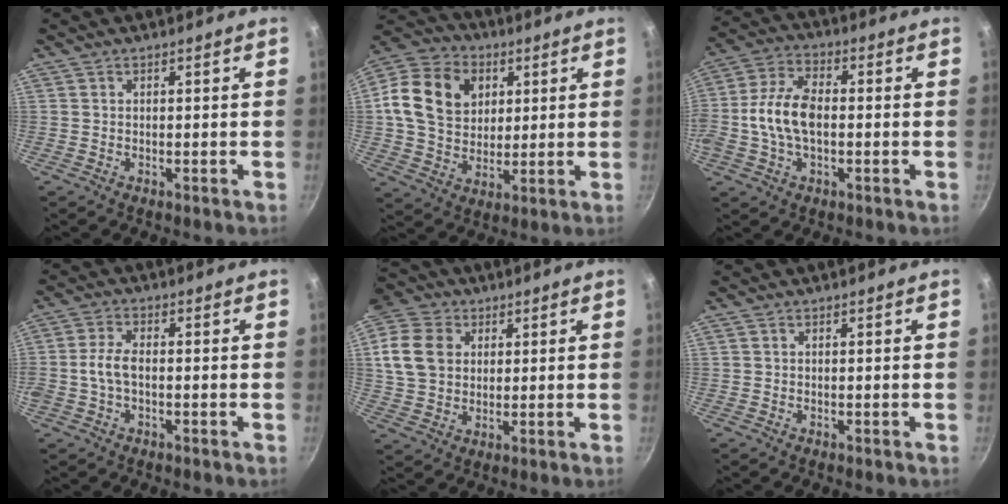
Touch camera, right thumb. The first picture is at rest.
{"total": 17.9, "force": [4.6, 14.1, 10.1], "torque": [-0.168, 0.009, 0.073]}
{"total": 11.1, "force": [-0.9, 6.5, 9.0], "torque": [-0.175, 0.027, -0.028]}
{"total": 4.9, "force": [-0.7, 2.6, 4.1], "torque": [-0.083, 0.016, -0.019]}
{"total": 11.6, "force": [3.6, 9.1, 6.2], "torque": [-0.095, -0.005, 0.061]}
{"total": 0.0}